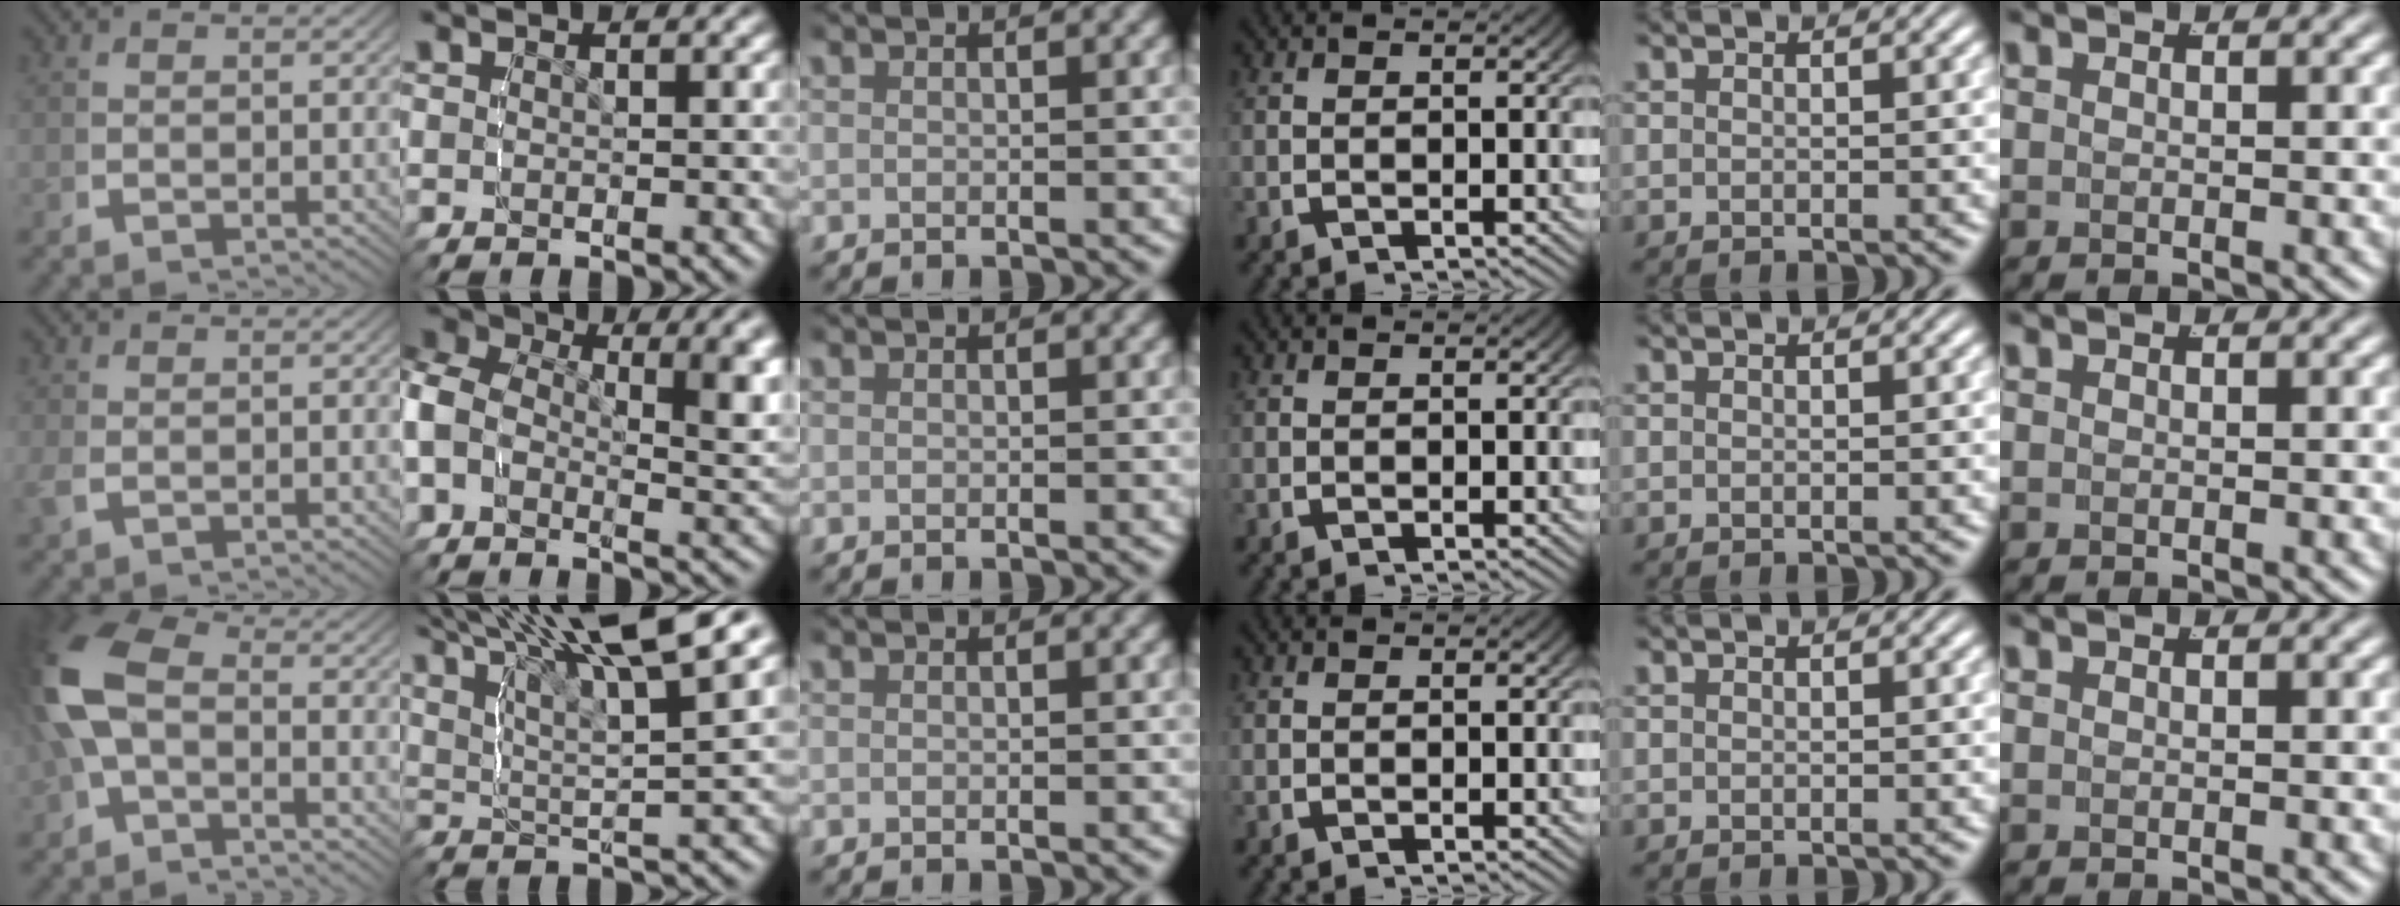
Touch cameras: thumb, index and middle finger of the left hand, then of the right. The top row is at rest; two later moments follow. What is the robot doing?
{"motion": "lift_and_place", "object": "markers"}